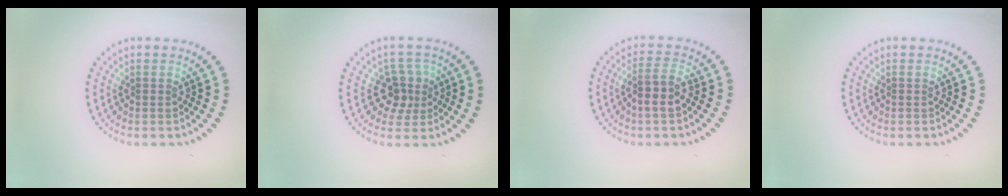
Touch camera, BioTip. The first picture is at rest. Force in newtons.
{"total": 2.8, "press": 2.4, "slide": 1.4}
{"total": 2.7, "press": 2.4, "slide": 1.1}
{"total": 0.0}